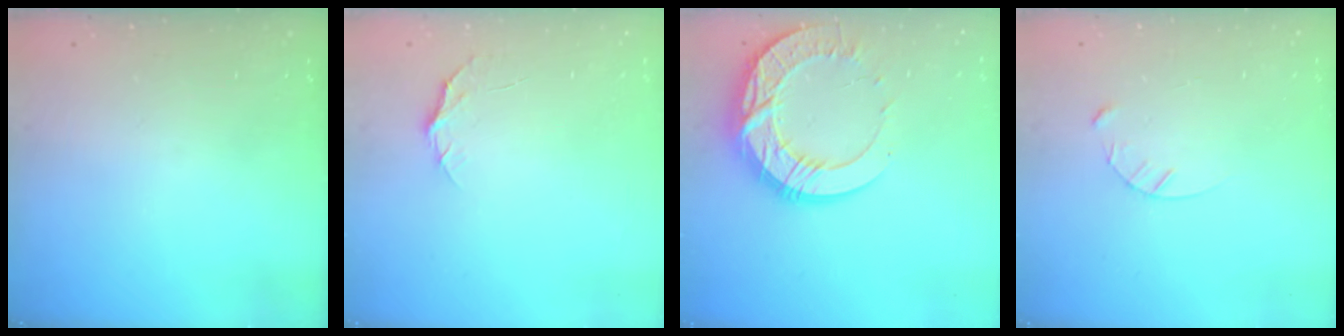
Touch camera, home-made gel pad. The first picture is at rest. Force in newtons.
{"total": 5.0, "press": 5.0, "slide": 0.6}
{"total": 18.8, "press": 18.8, "slide": 1.7}
{"total": 3.4, "press": 3.4, "slide": 0.3}